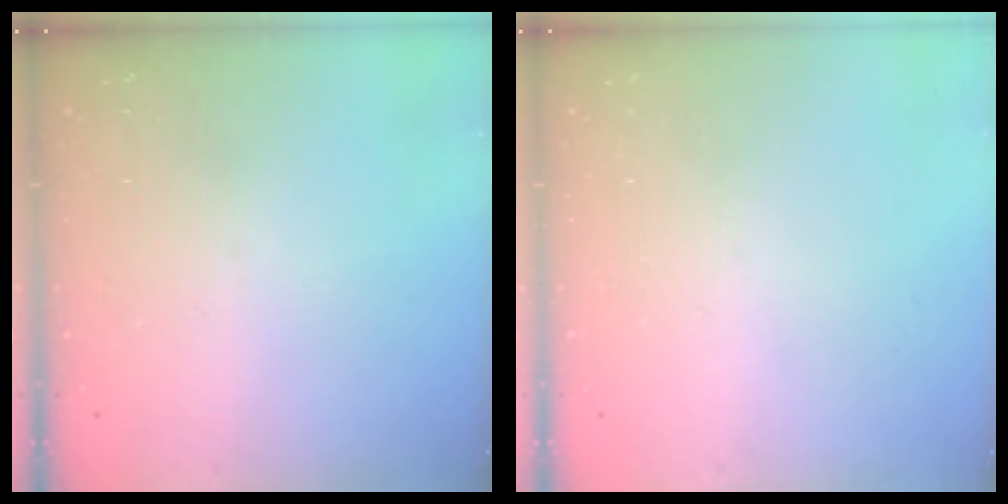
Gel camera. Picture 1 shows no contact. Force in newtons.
{"total": 0.0}